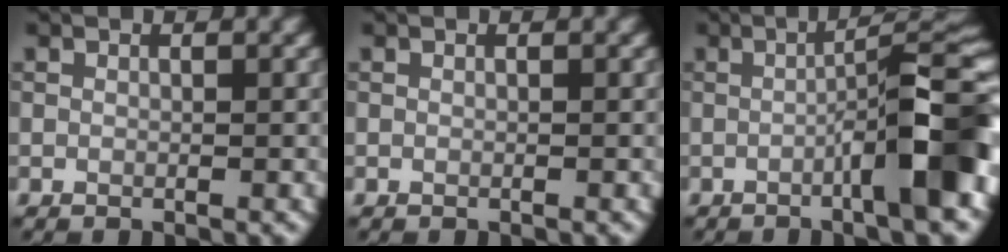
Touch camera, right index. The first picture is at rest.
{"total": 0.0}
{"total": 9.5, "force": [-2.3, 1.5, 9.1], "torque": [-0.118, 0.015, -0.042]}